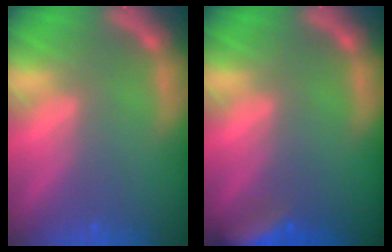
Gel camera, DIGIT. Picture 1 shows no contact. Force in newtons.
{"total": 5.5}